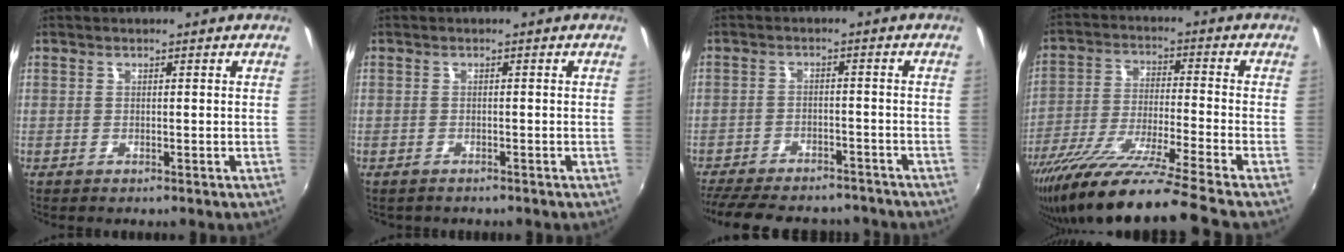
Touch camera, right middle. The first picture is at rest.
{"total": 1.0, "force": [-0.9, 0.5, 0.1], "torque": [-0.008, -0.002, -0.014]}
{"total": 18.7, "force": [-15.7, 6.6, 7.7], "torque": [-0.173, -0.012, -0.219]}
{"total": 20.1, "force": [-17.0, -1.9, 10.6], "torque": [-0.194, -0.057, -0.297]}